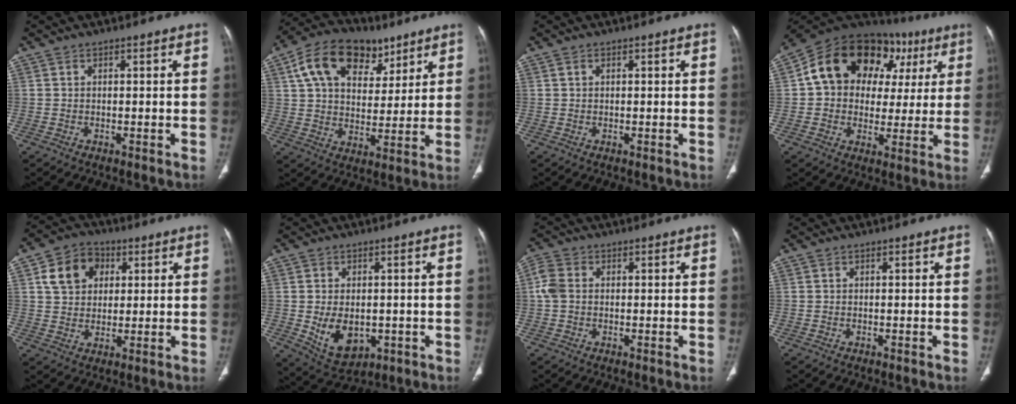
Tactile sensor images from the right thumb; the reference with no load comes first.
{"total": 17.6, "force": [8.8, 11.4, 10.2], "torque": [-0.146, -0.007, 0.147]}
{"total": 0.6, "force": [0.3, 0.4, 0.3], "torque": [-0.007, 0.002, 0.004]}
{"total": 22.4, "force": [7.1, 16.0, 14.0], "torque": [-0.171, 0.041, 0.109]}
{"total": 9.6, "force": [3.2, 7.7, 4.9], "torque": [-0.059, 0.000, 0.051]}
{"total": 8.9, "force": [-1.4, 5.9, 6.4], "torque": [-0.089, -0.006, -0.002]}
{"total": 3.8, "force": [0.2, 2.9, 2.5], "torque": [-0.067, 0.010, -0.002]}
{"total": 0.0}